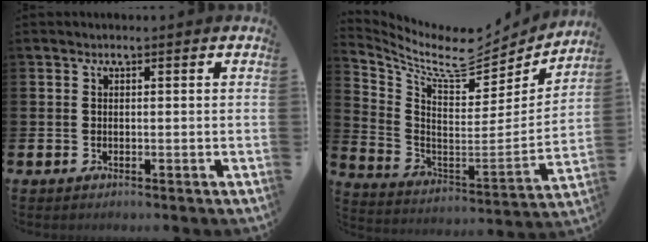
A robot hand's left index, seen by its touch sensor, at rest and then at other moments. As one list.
[{"total": 9.5, "force": [7.9, 3.4, 4.2], "torque": [-0.109, -0.061, 0.128]}]